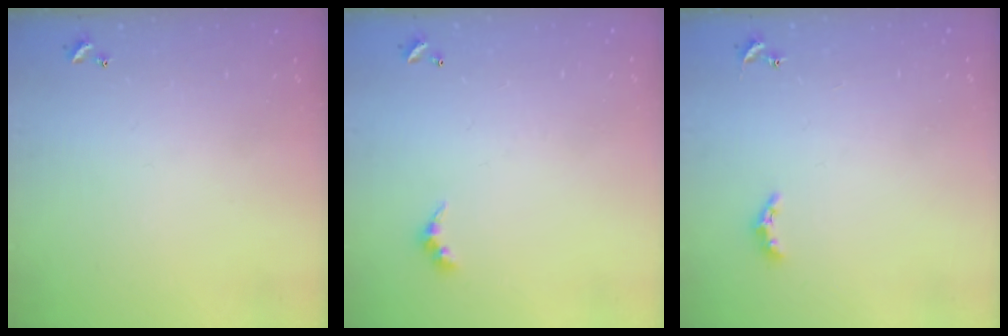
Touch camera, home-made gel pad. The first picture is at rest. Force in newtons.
{"total": 4.8, "press": 4.7, "slide": 0.7}
{"total": 2.4, "press": 2.3, "slide": 0.5}